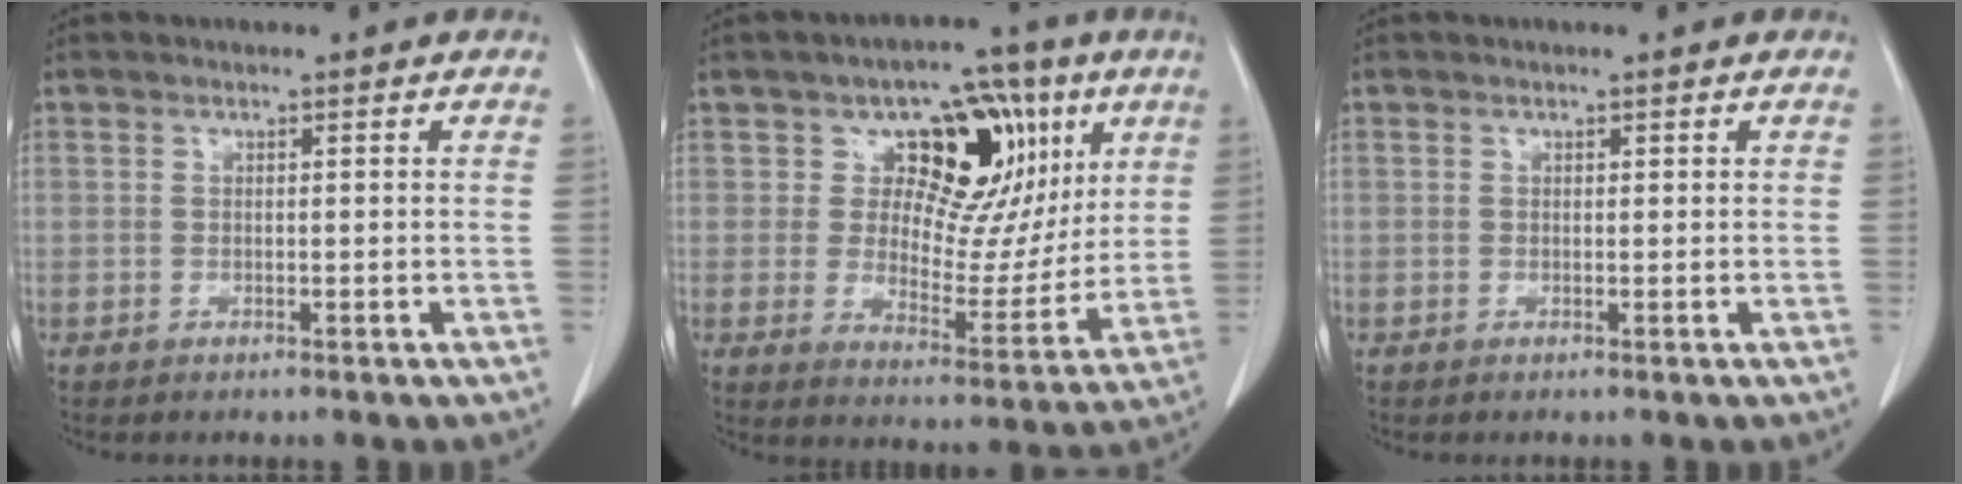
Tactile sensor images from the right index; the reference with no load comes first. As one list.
[{"total": 14.5, "force": [6.0, 9.1, 9.5], "torque": [-0.108, 0.023, 0.097]}, {"total": 0.0}]